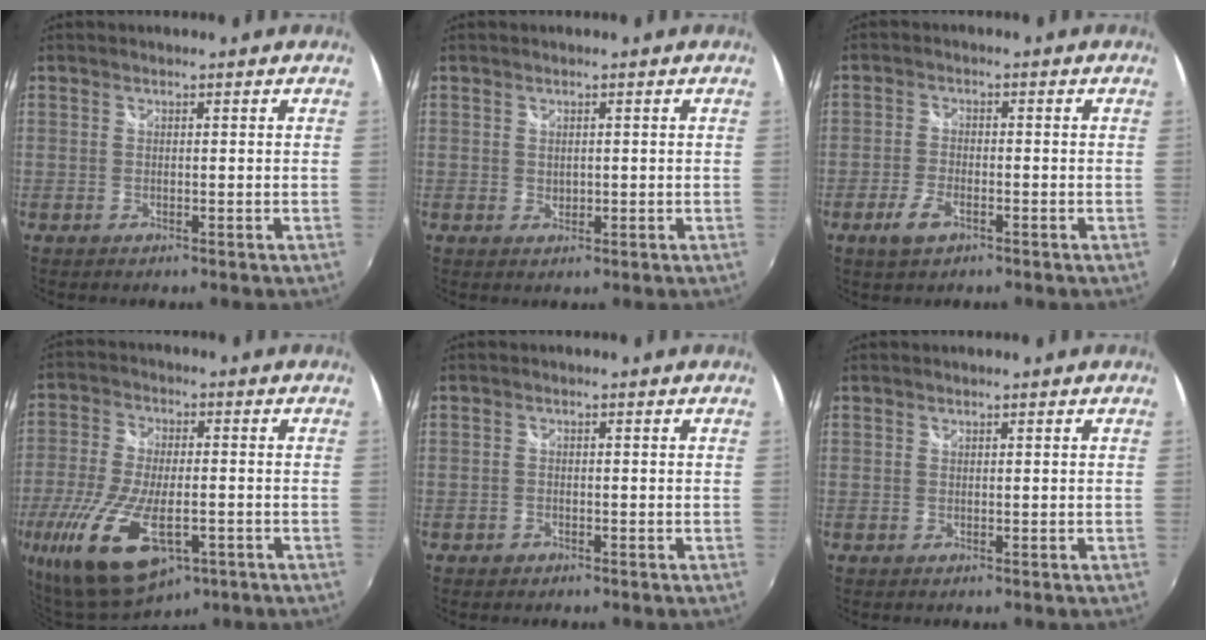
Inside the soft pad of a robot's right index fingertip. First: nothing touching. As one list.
[{"total": 1.0, "force": [0.3, 0.9, 0.5], "torque": [-0.005, 0.000, 0.005]}, {"total": 4.5, "force": [-2.6, 2.1, 3.0], "torque": [-0.074, -0.005, -0.050]}, {"total": 20.1, "force": [-8.2, 8.9, 16.0], "torque": [-0.352, -0.055, -0.134]}, {"total": 1.4, "force": [-0.9, 1.0, 0.2], "torque": [-0.008, 0.000, -0.015]}, {"total": 0.0}]